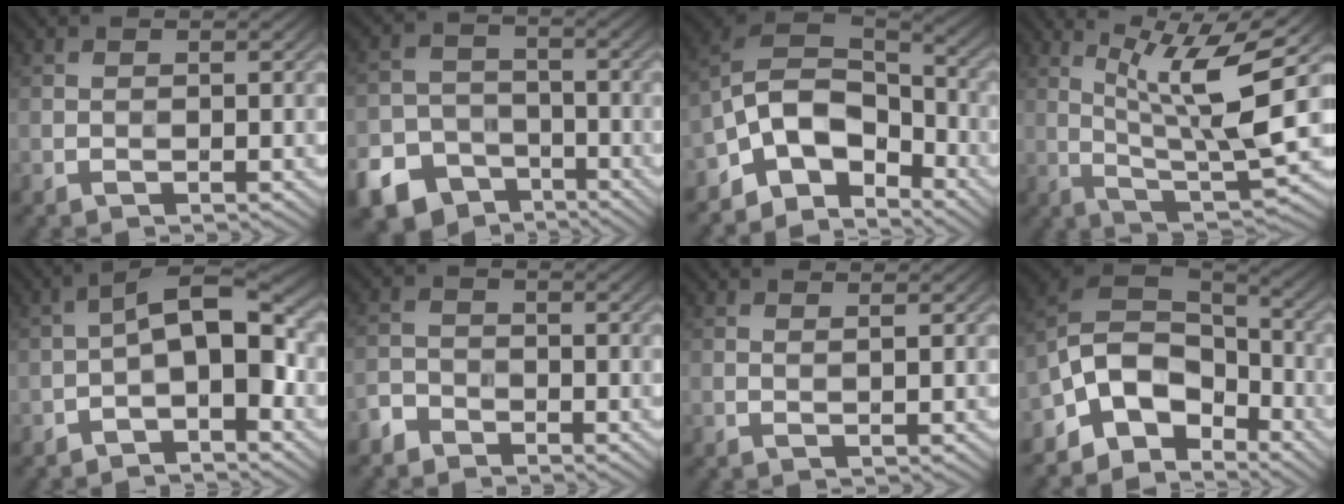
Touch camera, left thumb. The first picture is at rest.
{"total": 9.9, "force": [-6.7, 6.5, 3.4], "torque": [-0.085, -0.026, -0.106]}
{"total": 11.4, "force": [-6.5, 6.7, 6.6], "torque": [-0.152, -0.011, -0.121]}
{"total": 11.1, "force": [4.1, 1.7, 10.2], "torque": [-0.177, 0.013, 0.077]}
{"total": 7.5, "force": [-2.3, 2.7, 6.6], "torque": [-0.098, 0.009, -0.038]}
{"total": 2.9, "force": [-2.6, 1.1, 0.4], "torque": [-0.009, -0.009, -0.061]}
{"total": 1.1, "force": [0.9, 0.0, 0.6], "torque": [-0.010, 0.003, 0.010]}
{"total": 10.6, "force": [-5.9, 6.9, 5.6], "torque": [-0.142, -0.007, -0.109]}